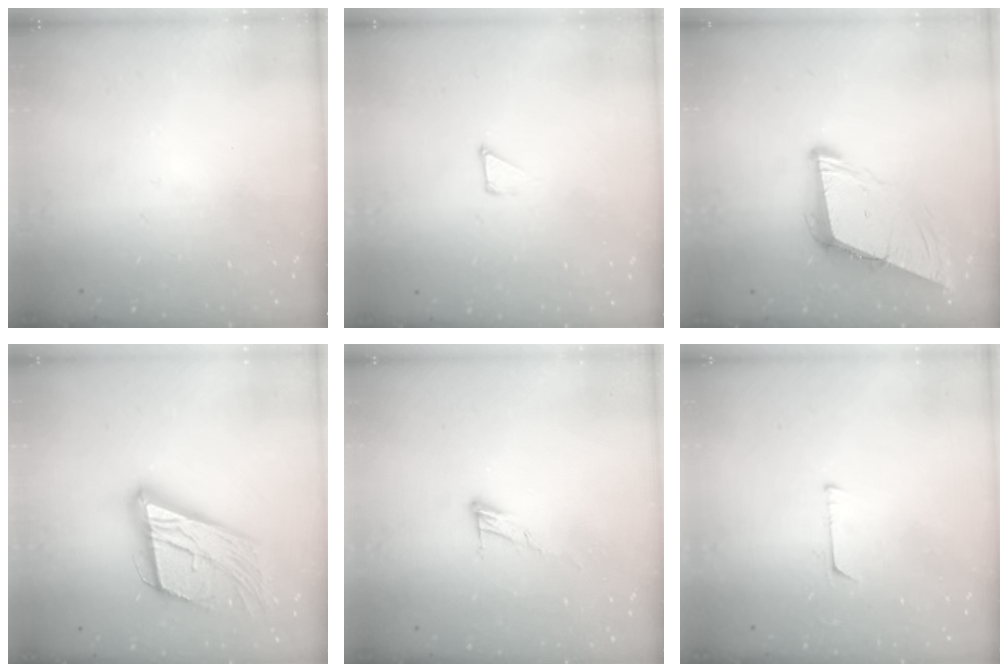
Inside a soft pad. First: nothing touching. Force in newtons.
{"total": 1.2, "press": 1.2, "slide": 0.0}
{"total": 8.9, "press": 8.0, "slide": 3.7}
{"total": 22.7, "press": 22.3, "slide": 4.0}
{"total": 6.6, "press": 6.6, "slide": 0.5}
{"total": 4.6, "press": 4.6, "slide": 0.3}